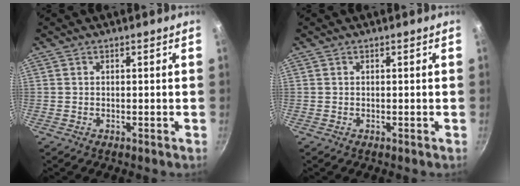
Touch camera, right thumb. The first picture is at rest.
{"total": 0.0}